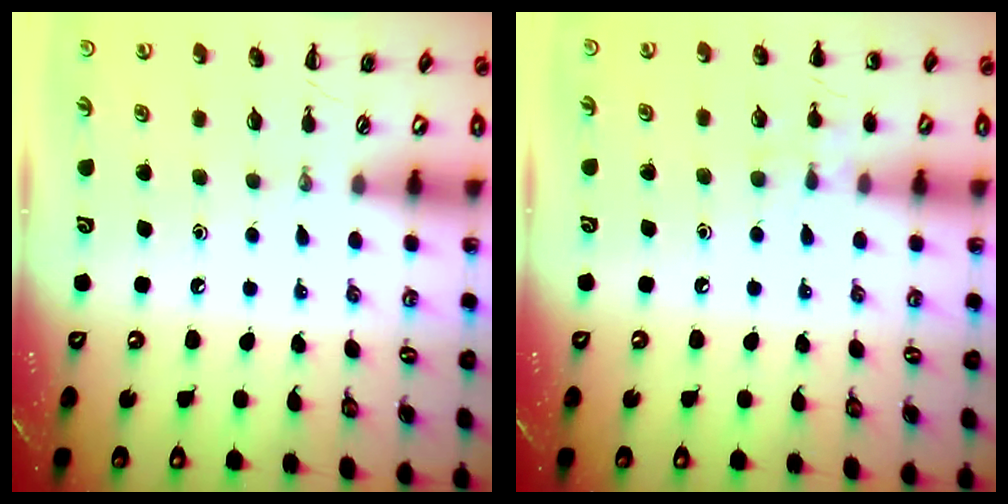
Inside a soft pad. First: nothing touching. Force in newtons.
{"total": 6.3, "press": 6.0, "slide": 2.1}